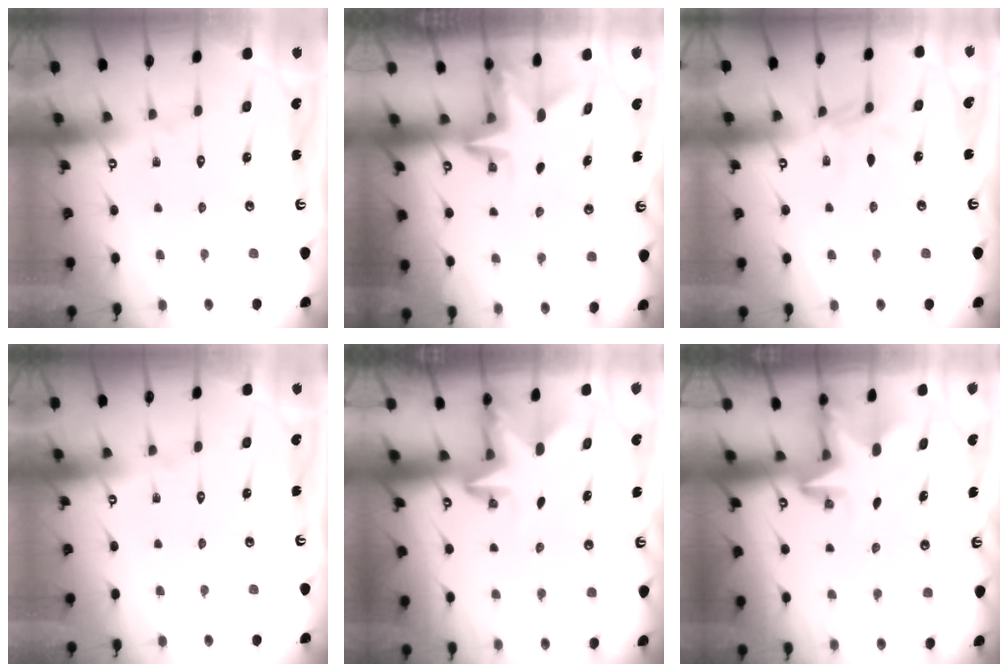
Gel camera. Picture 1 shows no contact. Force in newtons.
{"total": 3.0, "press": 3.0, "slide": 0.2}
{"total": 5.0, "press": 5.0, "slide": 0.5}
{"total": 0.0}
{"total": 2.9, "press": 2.9, "slide": 0.1}
{"total": 2.8, "press": 2.8, "slide": 0.2}